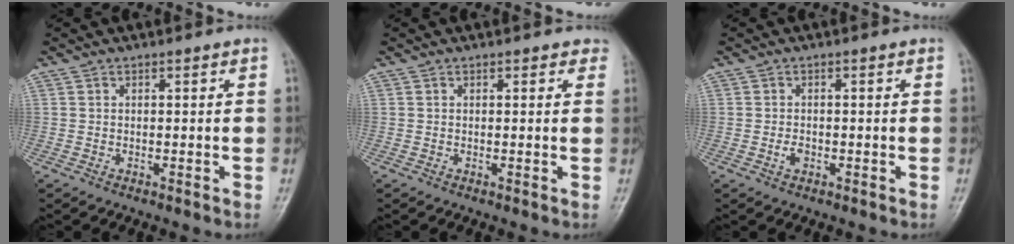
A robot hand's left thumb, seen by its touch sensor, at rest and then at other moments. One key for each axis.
{"total": 1.5, "fx": 1.0, "fy": 1.0, "fz": 0.5, "tx": 0.015, "ty": -0.002, "tz": 0.002}
{"total": 1.7, "fx": -0.6, "fy": 1.1, "fz": 1.1, "tx": -0.018, "ty": 0.002, "tz": -0.013}